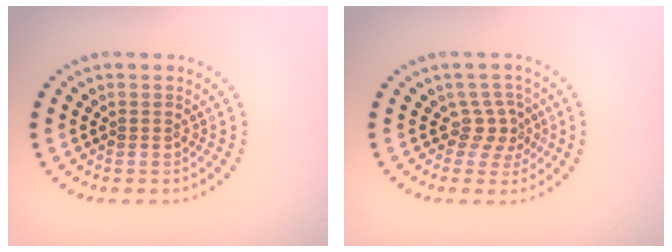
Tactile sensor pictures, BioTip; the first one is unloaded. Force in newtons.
{"total": 2.2, "press": 1.5, "slide": 1.7}